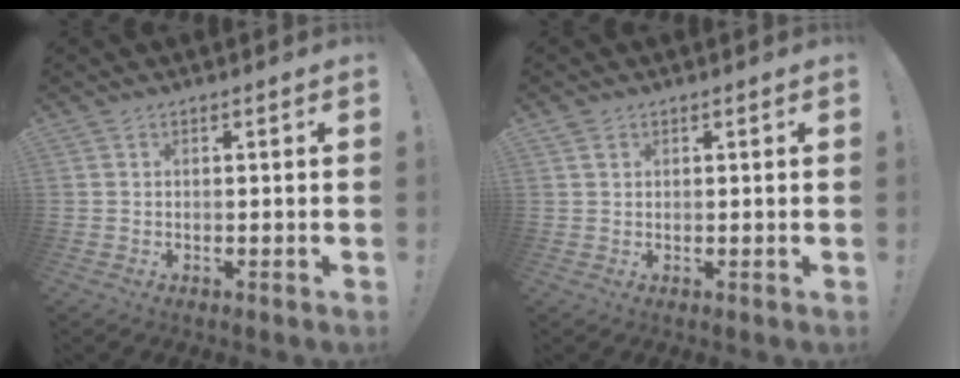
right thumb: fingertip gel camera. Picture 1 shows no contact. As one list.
[{"total": 1.2, "force": [0.7, 0.9, 0.4], "torque": [-0.001, -0.001, 0.012]}]